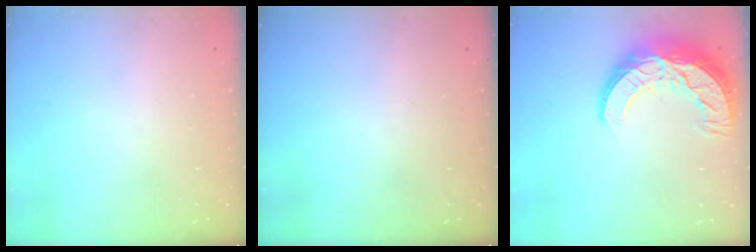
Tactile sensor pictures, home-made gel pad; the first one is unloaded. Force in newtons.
{"total": 0.0}
{"total": 16.4, "press": 16.4, "slide": 0.9}